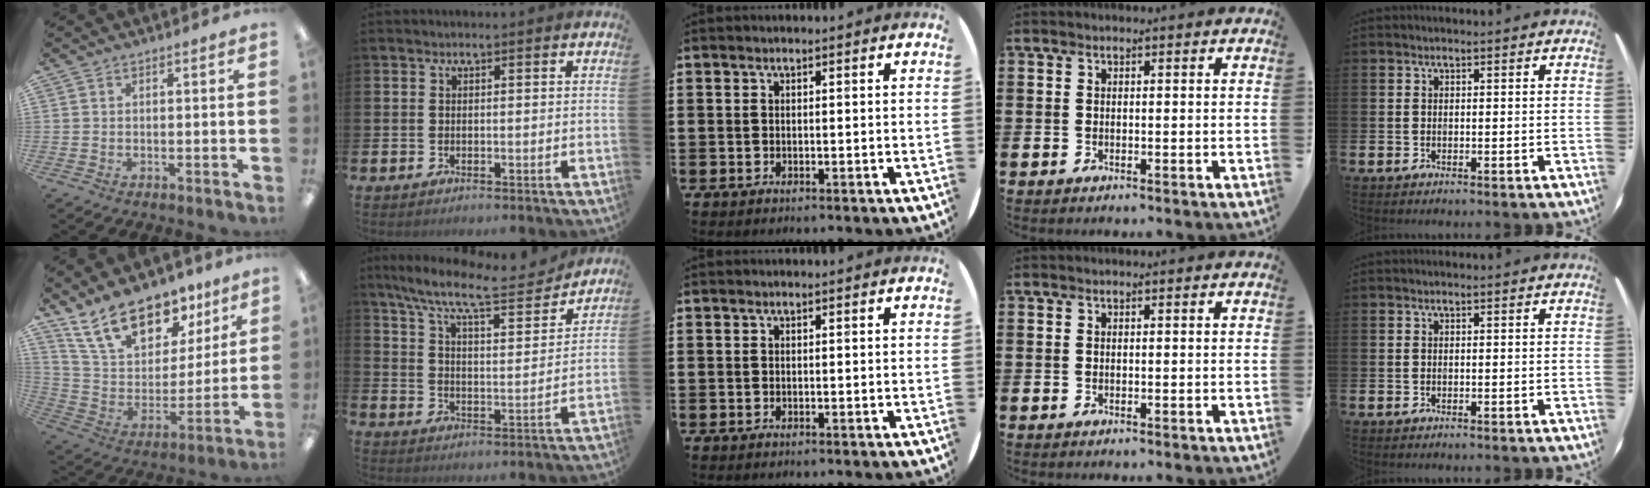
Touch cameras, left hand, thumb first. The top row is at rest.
{"thumb": {"total": 20.0, "force": [13.7, 10.9, 9.7], "torque": [-0.180, -0.077, 0.252]}, "index": {"total": 10.5, "force": [9.2, 1.8, 4.8], "torque": [-0.124, -0.053, 0.156]}}